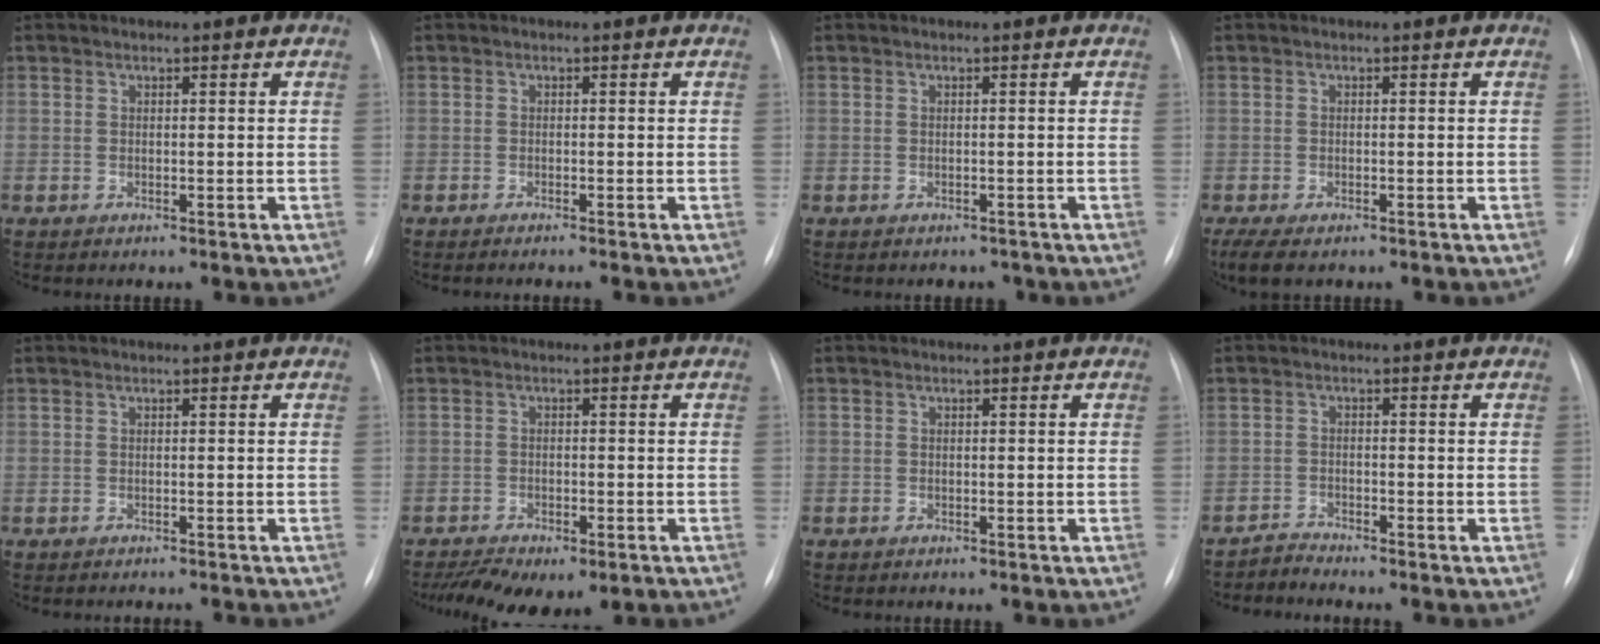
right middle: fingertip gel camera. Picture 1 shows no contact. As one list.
[{"total": 1.4, "force": [-1.1, -0.3, 0.8], "torque": [-0.009, -0.001, -0.013]}, {"total": 1.9, "force": [-1.6, 1.1, 0.1], "torque": [-0.002, 0.004, -0.020]}, {"total": 5.3, "force": [-3.7, 2.2, 3.1], "torque": [-0.057, -0.014, -0.056]}, {"total": 2.5, "force": [-2.3, 0.2, 0.7], "torque": [-0.007, -0.003, -0.027]}, {"total": 10.2, "force": [-7.0, 4.4, 6.1], "torque": [-0.108, -0.005, -0.097]}, {"total": 0.5, "force": [-0.3, 0.4, 0.0], "torque": [-0.004, 0.004, -0.006]}, {"total": 1.9, "force": [-1.7, -0.4, -0.7], "torque": [0.018, -0.013, -0.034]}]